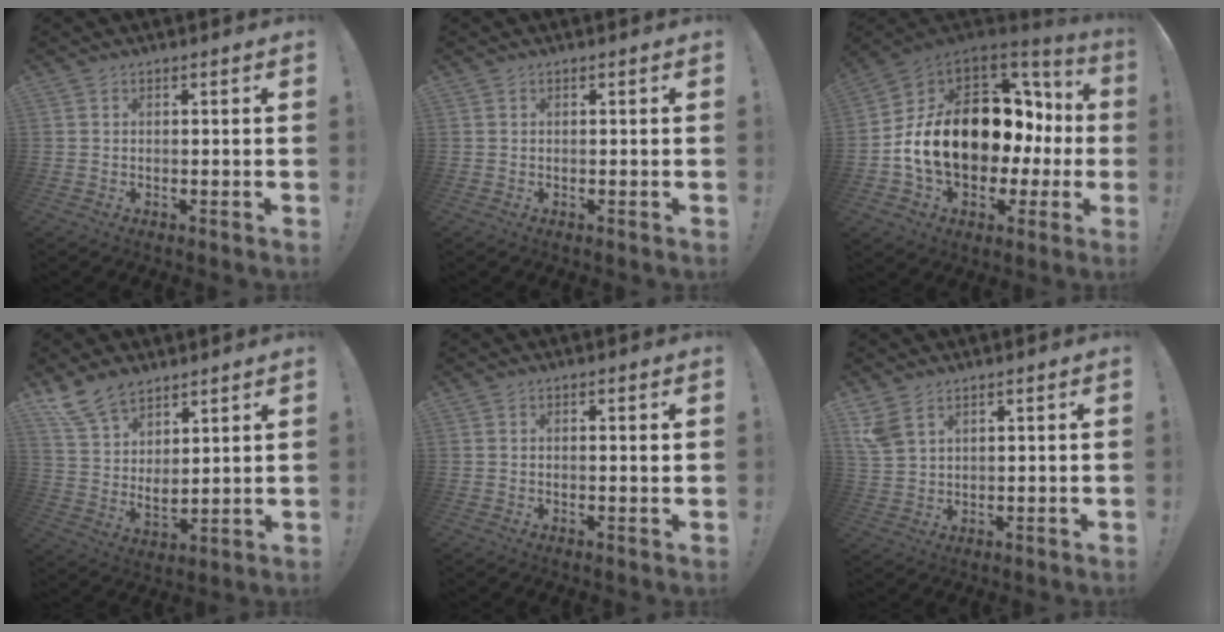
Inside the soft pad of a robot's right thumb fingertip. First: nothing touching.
{"total": 0.0}
{"total": 21.8, "force": [1.0, 14.6, 16.2], "torque": [-0.277, -0.005, 0.050]}
{"total": 11.2, "force": [9.2, 5.0, 3.9], "torque": [-0.096, -0.056, 0.182]}
{"total": 1.0, "force": [0.6, -0.3, 0.8], "torque": [-0.002, -0.006, 0.006]}
{"total": 5.7, "force": [3.5, 3.1, 3.2], "torque": [-0.065, -0.006, 0.073]}